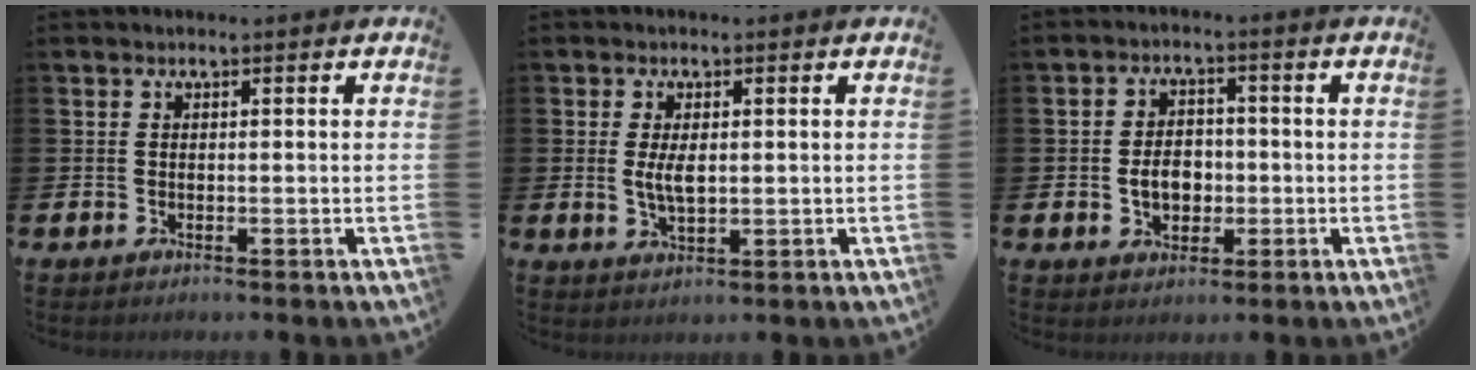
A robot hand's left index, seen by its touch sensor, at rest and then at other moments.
{"total": 3.5, "force": [0.5, 1.5, 3.1], "torque": [-0.052, 0.000, 0.005]}
{"total": 4.5, "force": [-0.8, 3.4, 2.8], "torque": [-0.040, 0.001, -0.021]}